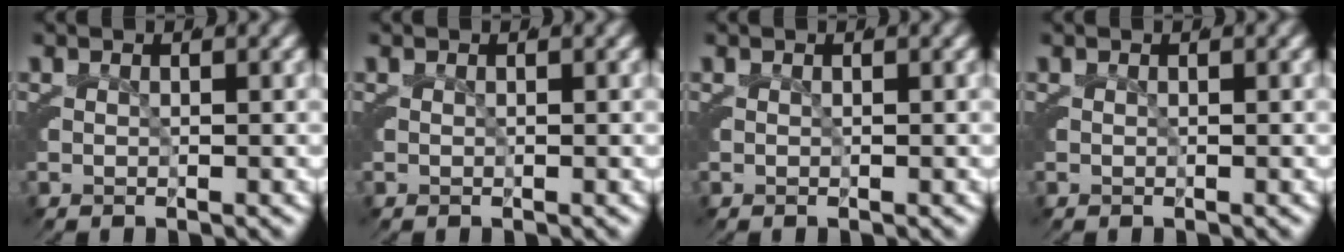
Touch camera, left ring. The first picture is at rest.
{"total": 0.0}
{"total": 0.0}
{"total": 0.0}